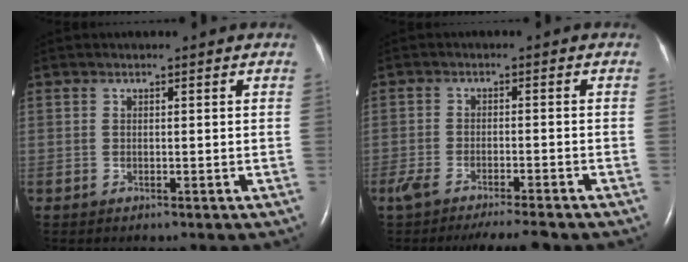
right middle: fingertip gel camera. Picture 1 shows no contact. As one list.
[{"total": 9.7, "force": [-8.4, 0.8, 4.8], "torque": [-0.073, -0.012, -0.128]}]